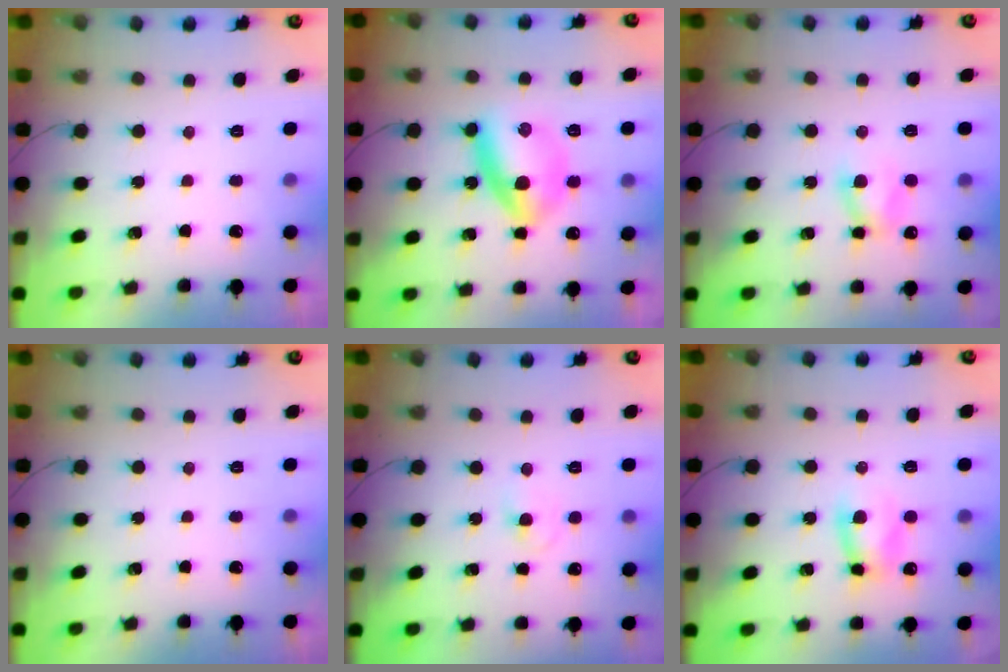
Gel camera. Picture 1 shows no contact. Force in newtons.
{"total": 11.3, "press": 11.3, "slide": 0.4}
{"total": 5.9, "press": 5.8, "slide": 1.3}
{"total": 0.0}
{"total": 2.3, "press": 2.1, "slide": 1.0}
{"total": 6.9, "press": 6.8, "slide": 0.3}